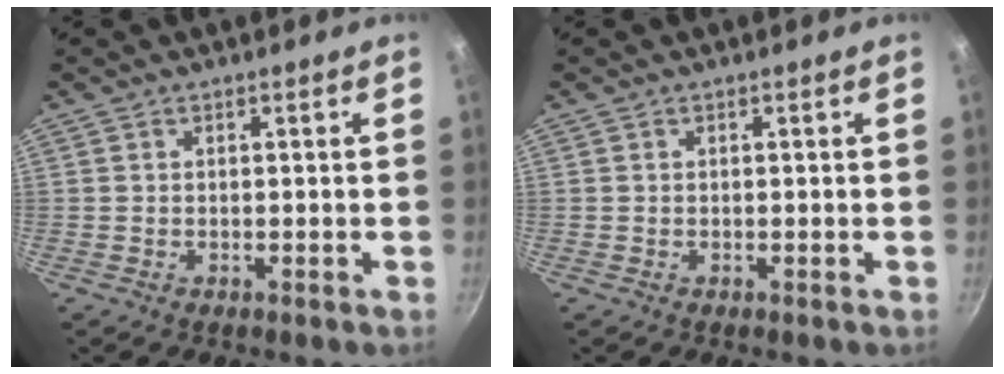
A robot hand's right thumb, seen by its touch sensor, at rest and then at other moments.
{"total": 0.0}